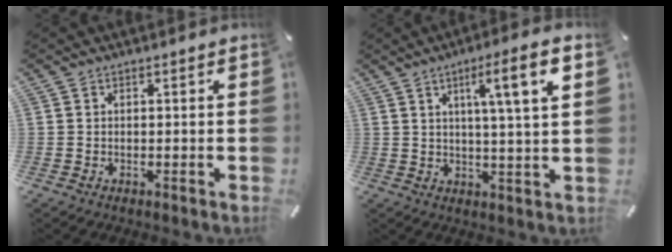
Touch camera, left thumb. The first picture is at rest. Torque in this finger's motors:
{"motor_torque": [1.44, 1.51, 0.90, -0.85, 0.39]}